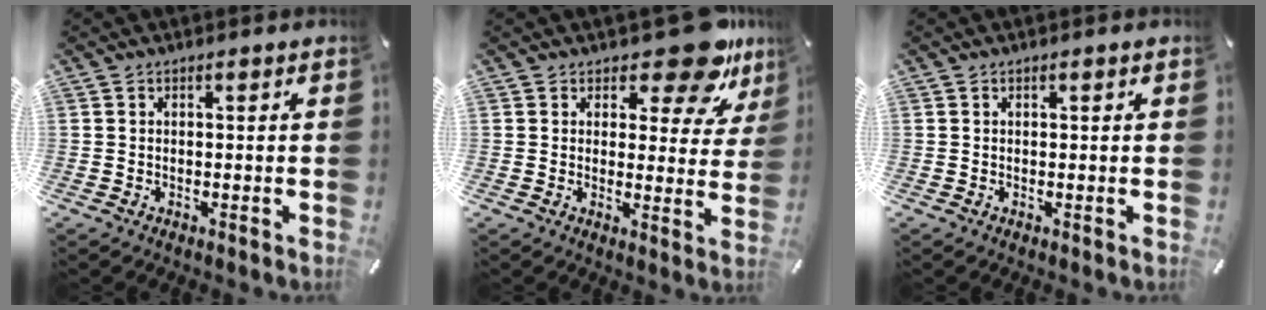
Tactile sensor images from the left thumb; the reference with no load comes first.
{"total": 12.7, "force": [8.6, 5.2, 7.6], "torque": [-0.087, -0.058, 0.145]}
{"total": 0.0}